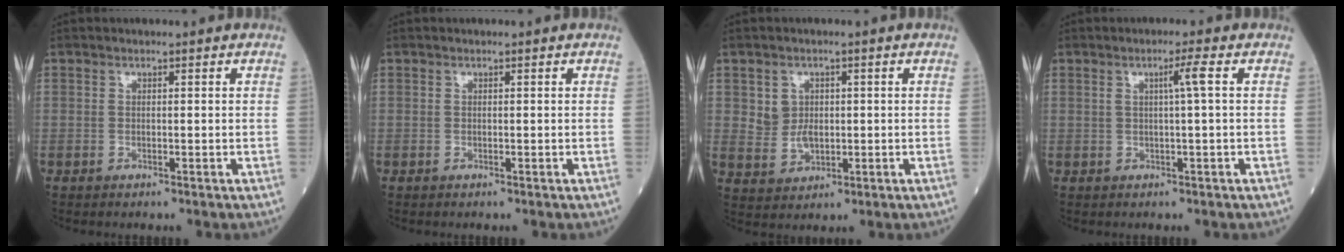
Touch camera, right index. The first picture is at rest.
{"total": 0.0}
{"total": 4.0, "force": [0.7, 3.5, 1.9], "torque": [-0.033, 0.005, 0.022]}
{"total": 2.5, "force": [0.5, -0.7, 2.3], "torque": [-0.041, 0.000, 0.009]}